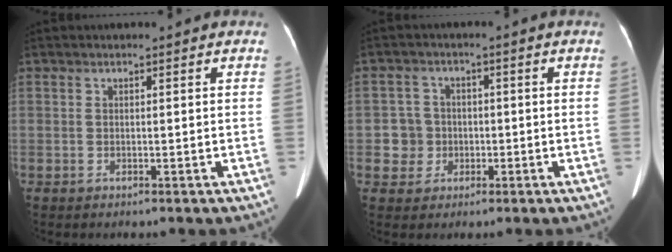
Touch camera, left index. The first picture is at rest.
{"total": 4.2, "force": [-0.8, 4.1, 0.2], "torque": [-0.001, 0.011, -0.010]}